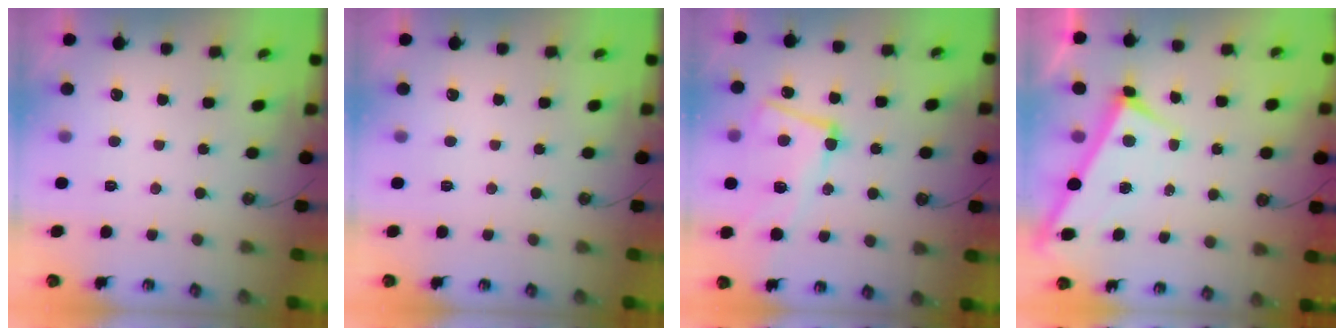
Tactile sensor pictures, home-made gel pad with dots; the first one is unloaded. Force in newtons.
{"total": 0.0}
{"total": 9.8, "press": 9.5, "slide": 2.2}
{"total": 3.8, "press": 3.8, "slide": 0.2}